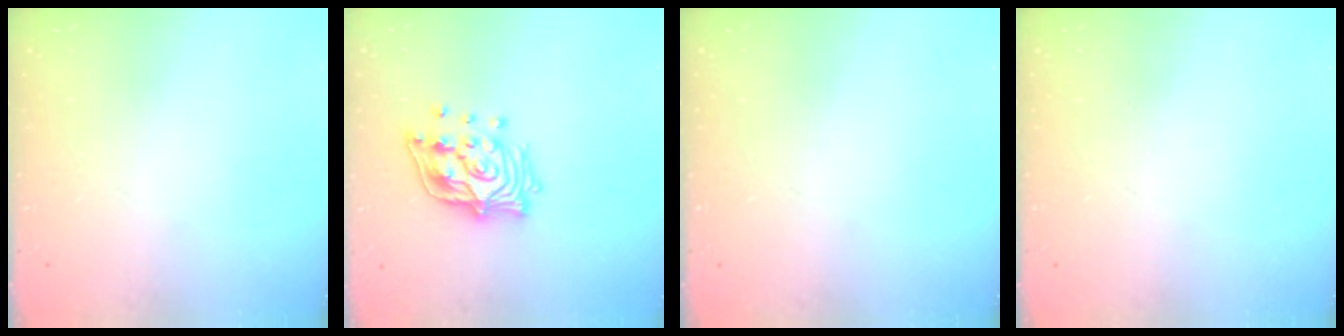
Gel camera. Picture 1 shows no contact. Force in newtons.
{"total": 16.0, "press": 15.9, "slide": 2.3}
{"total": 0.0}
{"total": 0.0}